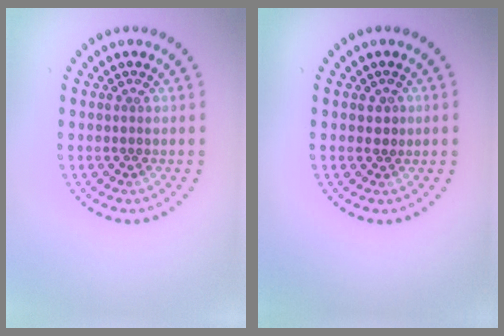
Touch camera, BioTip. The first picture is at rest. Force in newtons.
{"total": 1.0, "press": 0.9, "slide": 0.3}